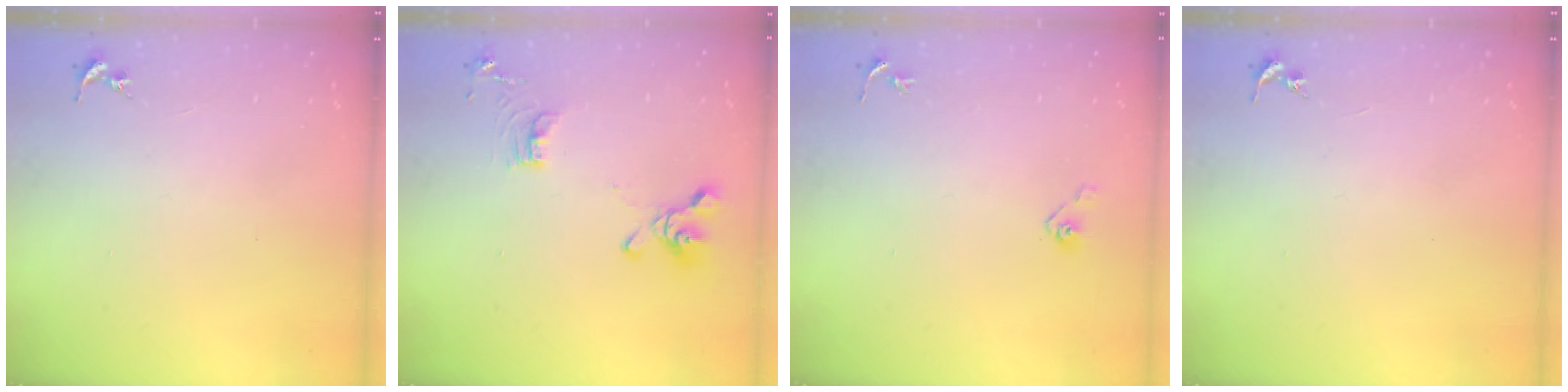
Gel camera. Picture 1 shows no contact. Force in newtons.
{"total": 12.5, "press": 12.3, "slide": 2.0}
{"total": 3.7, "press": 3.4, "slide": 1.3}
{"total": 0.0}